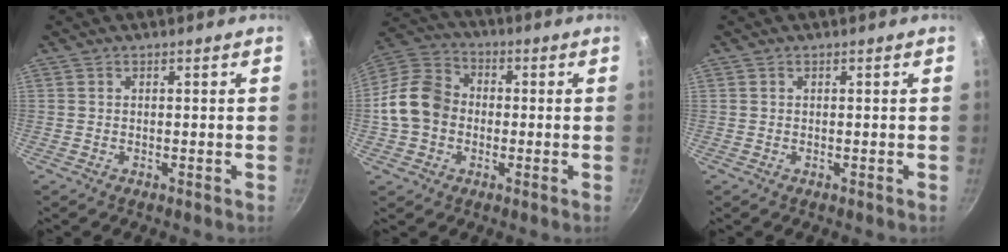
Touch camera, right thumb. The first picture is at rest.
{"total": 12.1, "force": [-1.3, 9.9, 6.9], "torque": [-0.100, 0.028, -0.043]}
{"total": 0.0}